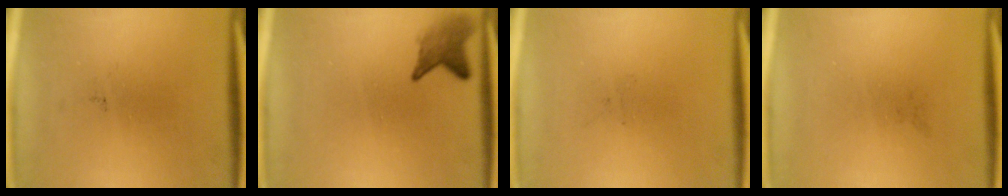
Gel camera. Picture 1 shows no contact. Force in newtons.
{"total": 2.9}
{"total": 0.0}
{"total": 0.0}